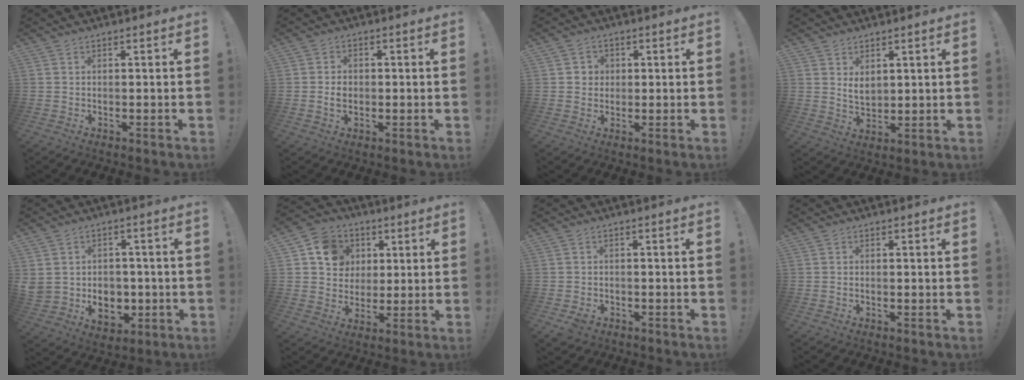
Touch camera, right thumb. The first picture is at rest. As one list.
[{"total": 3.2, "force": [-0.5, 2.3, 2.2], "torque": [-0.029, 0.000, -0.013]}, {"total": 3.7, "force": [0.5, 3.6, 0.7], "torque": [-0.007, 0.003, 0.008]}, {"total": 4.7, "force": [2.8, 2.9, 2.5], "torque": [-0.035, -0.017, 0.051]}, {"total": 9.5, "force": [-1.1, 8.3, 4.5], "torque": [-0.074, -0.004, -0.010]}, {"total": 11.9, "force": [3.7, 10.5, 4.3], "torque": [-0.054, -0.007, 0.075]}, {"total": 2.6, "force": [-1.3, 1.9, 1.2], "torque": [-0.021, 0.008, -0.020]}, {"total": 0.0}]